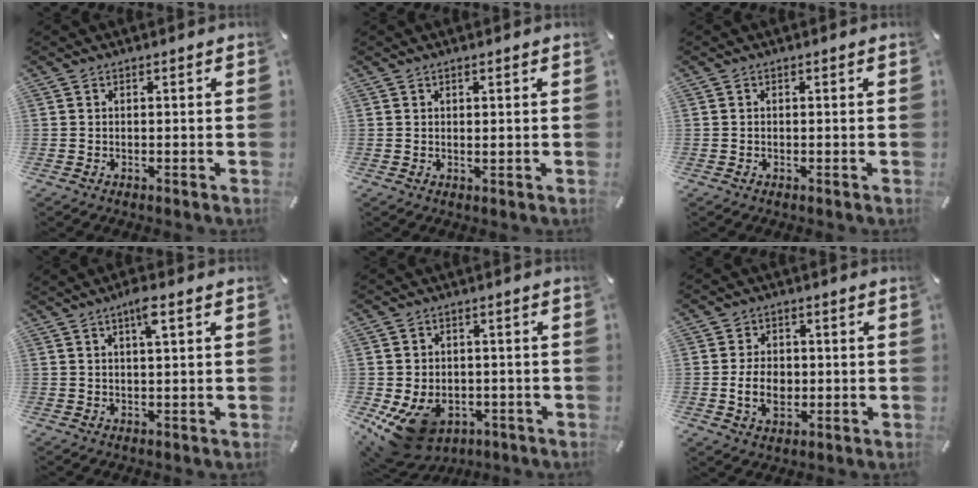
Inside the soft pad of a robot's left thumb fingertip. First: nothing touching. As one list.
[{"total": 0.8, "force": [0.3, 0.0, 0.7], "torque": [-0.014, -0.002, 0.005]}, {"total": 0.0}, {"total": 4.2, "force": [2.0, 0.6, 3.7], "torque": [-0.069, 0.001, 0.031]}, {"total": 10.3, "force": [-4.4, 7.8, 5.2], "torque": [-0.103, 0.019, -0.077]}, {"total": 7.0, "force": [-0.7, 5.4, 4.4], "torque": [-0.093, -0.004, -0.019]}]